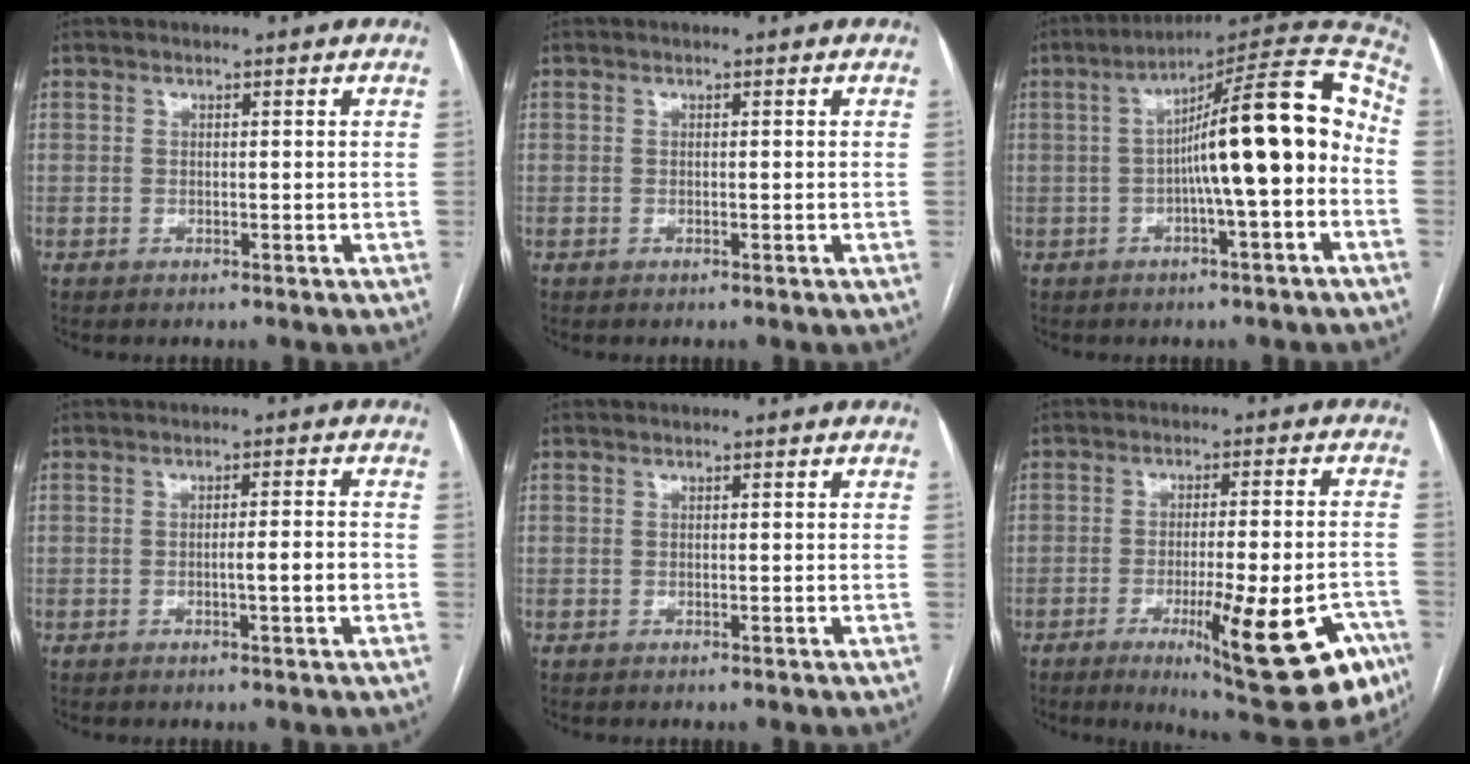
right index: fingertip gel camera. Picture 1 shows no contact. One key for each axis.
{"total": 0.0}
{"total": 16.3, "fx": -1.1, "fy": 1.2, "fz": 16.2, "tx": -0.241, "ty": 0.037, "tz": -0.023}
{"total": 3.4, "fx": -0.9, "fy": -0.1, "fz": 3.2, "tx": -0.049, "ty": 0.000, "tz": -0.013}
{"total": 0.0}
{"total": 18.9, "fx": -9.0, "fy": 3.3, "fz": 16.2, "tx": -0.156, "ty": -0.005, "tz": -0.116}